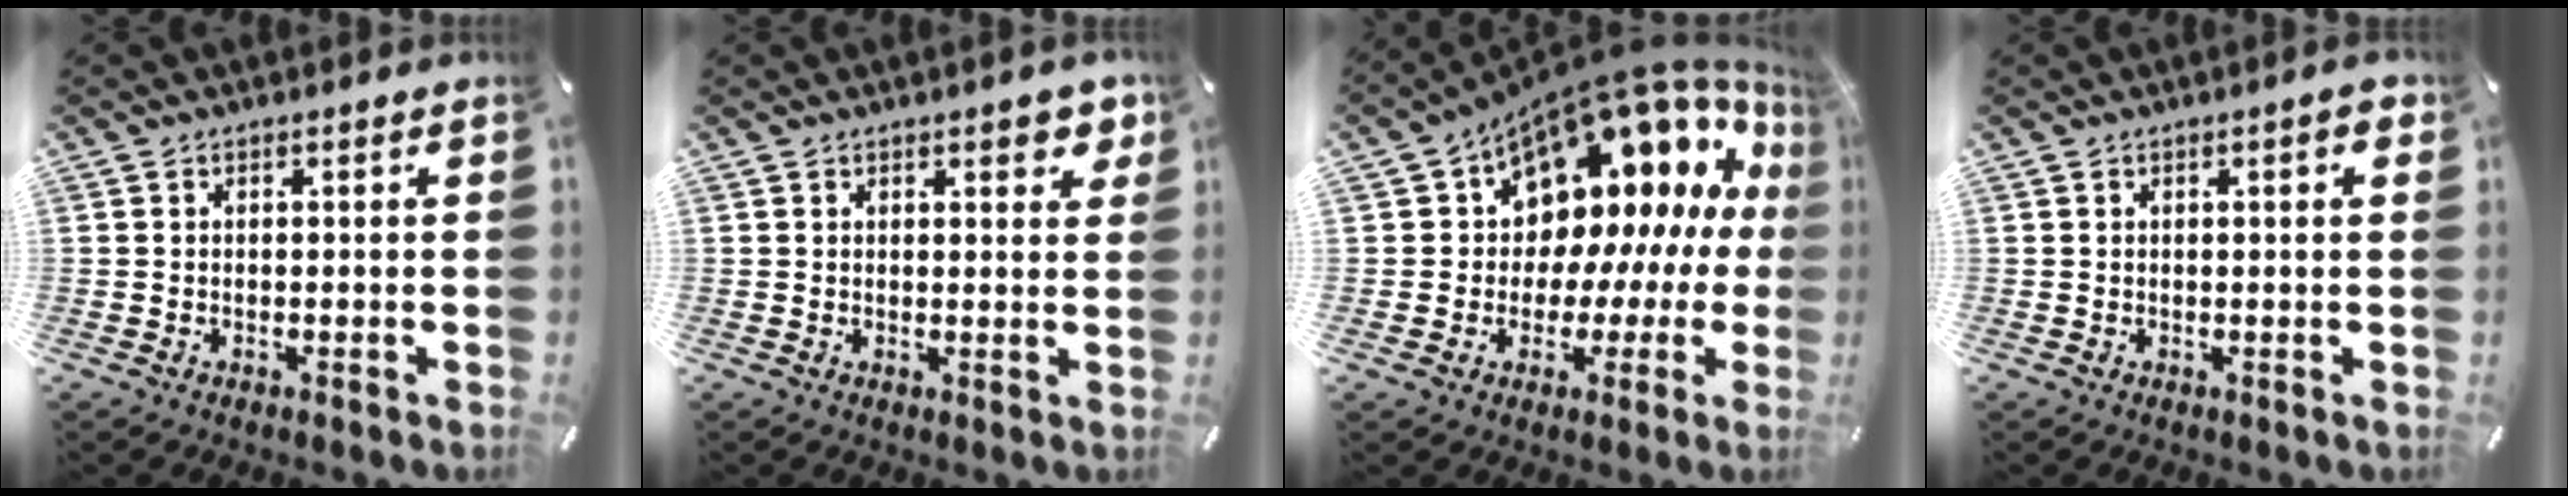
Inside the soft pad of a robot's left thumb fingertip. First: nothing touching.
{"total": 3.9, "force": [2.3, 1.8, 2.6], "torque": [-0.025, -0.010, 0.034]}
{"total": 14.4, "force": [9.3, 9.3, 6.0], "torque": [-0.082, -0.104, 0.164]}
{"total": 2.2, "force": [0.6, 0.5, 2.0], "torque": [-0.032, 0.000, 0.007]}